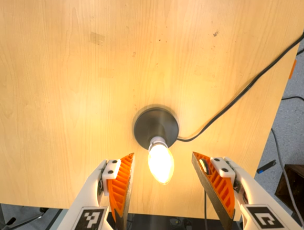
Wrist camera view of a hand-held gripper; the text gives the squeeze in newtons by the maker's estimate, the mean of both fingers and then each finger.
{"total": 0.0}